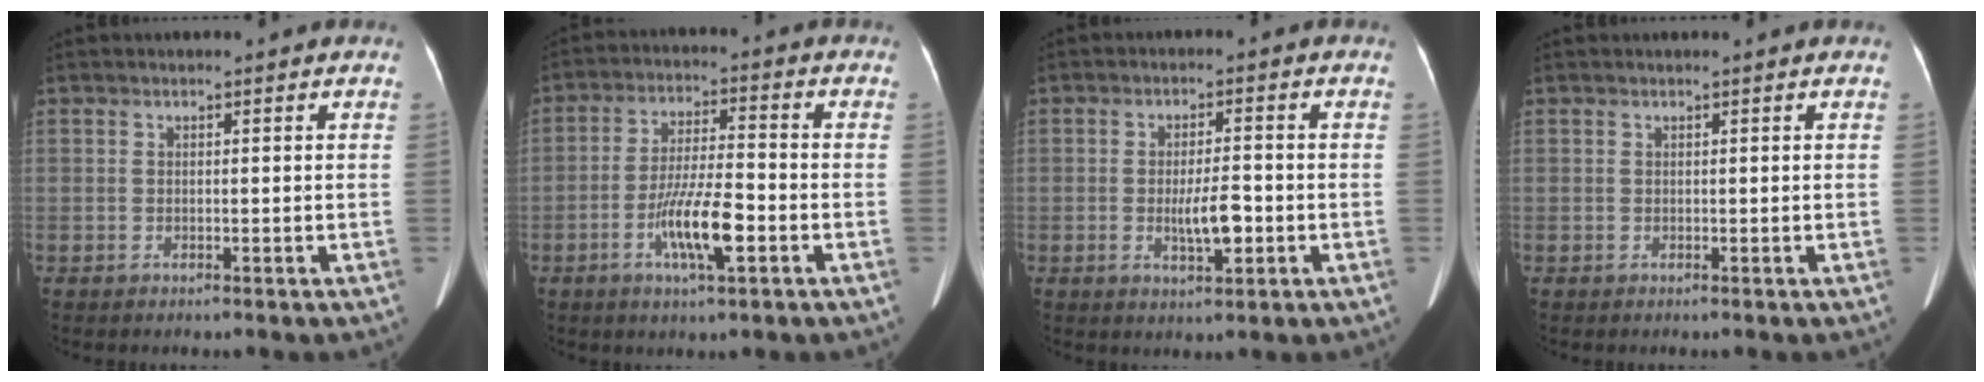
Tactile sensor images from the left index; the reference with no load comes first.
{"total": 9.0, "force": [-3.6, 1.4, 8.2], "torque": [-0.155, -0.006, -0.067]}
{"total": 4.9, "force": [-1.3, 1.3, 4.5], "torque": [-0.081, -0.004, -0.020]}
{"total": 0.7, "force": [0.7, 0.0, 0.2], "torque": [-0.002, 0.013, 0.011]}